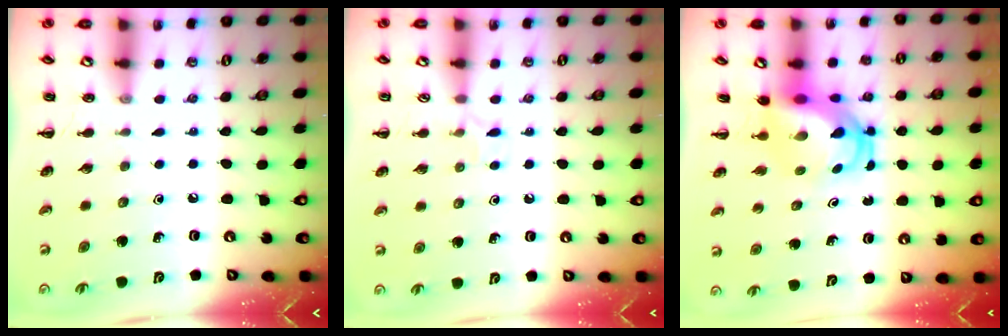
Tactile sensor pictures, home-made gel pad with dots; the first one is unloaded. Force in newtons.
{"total": 5.0, "press": 4.8, "slide": 1.6}
{"total": 5.1, "press": 5.0, "slide": 0.5}